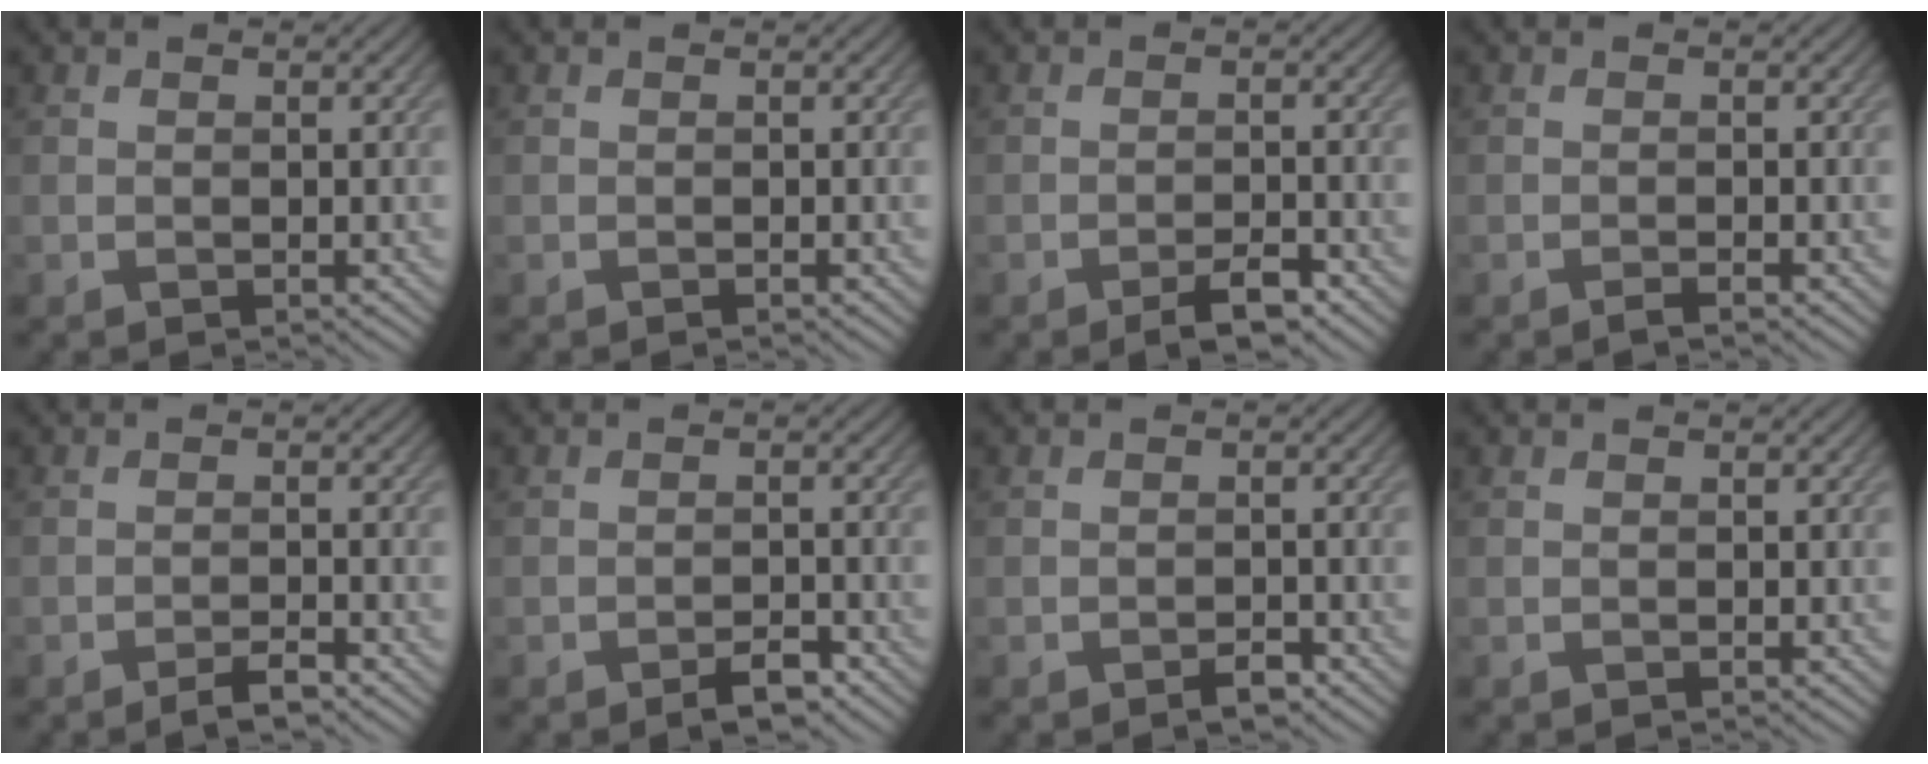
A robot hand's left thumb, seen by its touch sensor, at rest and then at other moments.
{"total": 0.0}
{"total": 3.4, "force": [-2.3, 0.8, 2.3], "torque": [-0.037, 0.005, -0.039]}
{"total": 0.9, "force": [-0.7, 0.0, 0.6], "torque": [-0.010, 0.003, -0.017]}
{"total": 2.3, "force": [-1.7, 0.3, 1.4], "torque": [-0.023, 0.005, -0.034]}
{"total": 2.8, "force": [-2.0, 0.9, 1.7], "torque": [-0.022, 0.003, -0.034]}
{"total": 1.7, "force": [-1.2, 0.7, 0.9], "torque": [-0.011, 0.001, -0.020]}
{"total": 0.0}